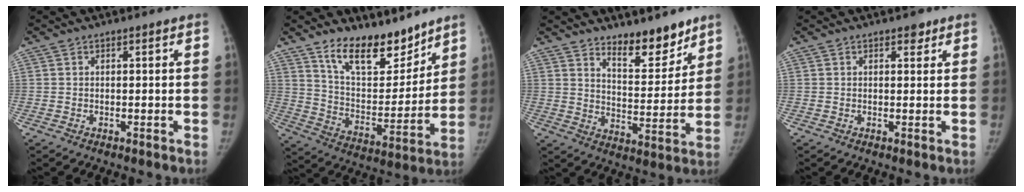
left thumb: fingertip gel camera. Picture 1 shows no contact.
{"total": 15.6, "force": [11.9, 6.8, 7.4], "torque": [-0.075, -0.084, 0.210]}
{"total": 10.5, "force": [8.3, 3.8, 5.2], "torque": [-0.049, -0.071, 0.138]}
{"total": 1.7, "force": [1.1, 1.0, 0.7], "torque": [0.002, -0.005, 0.011]}